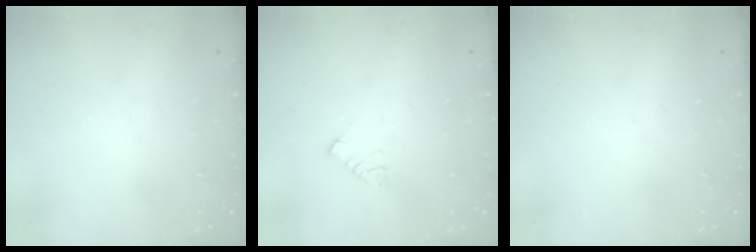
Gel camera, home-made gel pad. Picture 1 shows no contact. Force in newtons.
{"total": 5.0, "press": 5.0, "slide": 0.1}
{"total": 0.0}